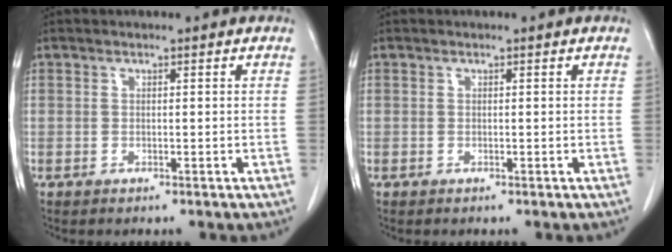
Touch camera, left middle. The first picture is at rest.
{"total": 0.0}